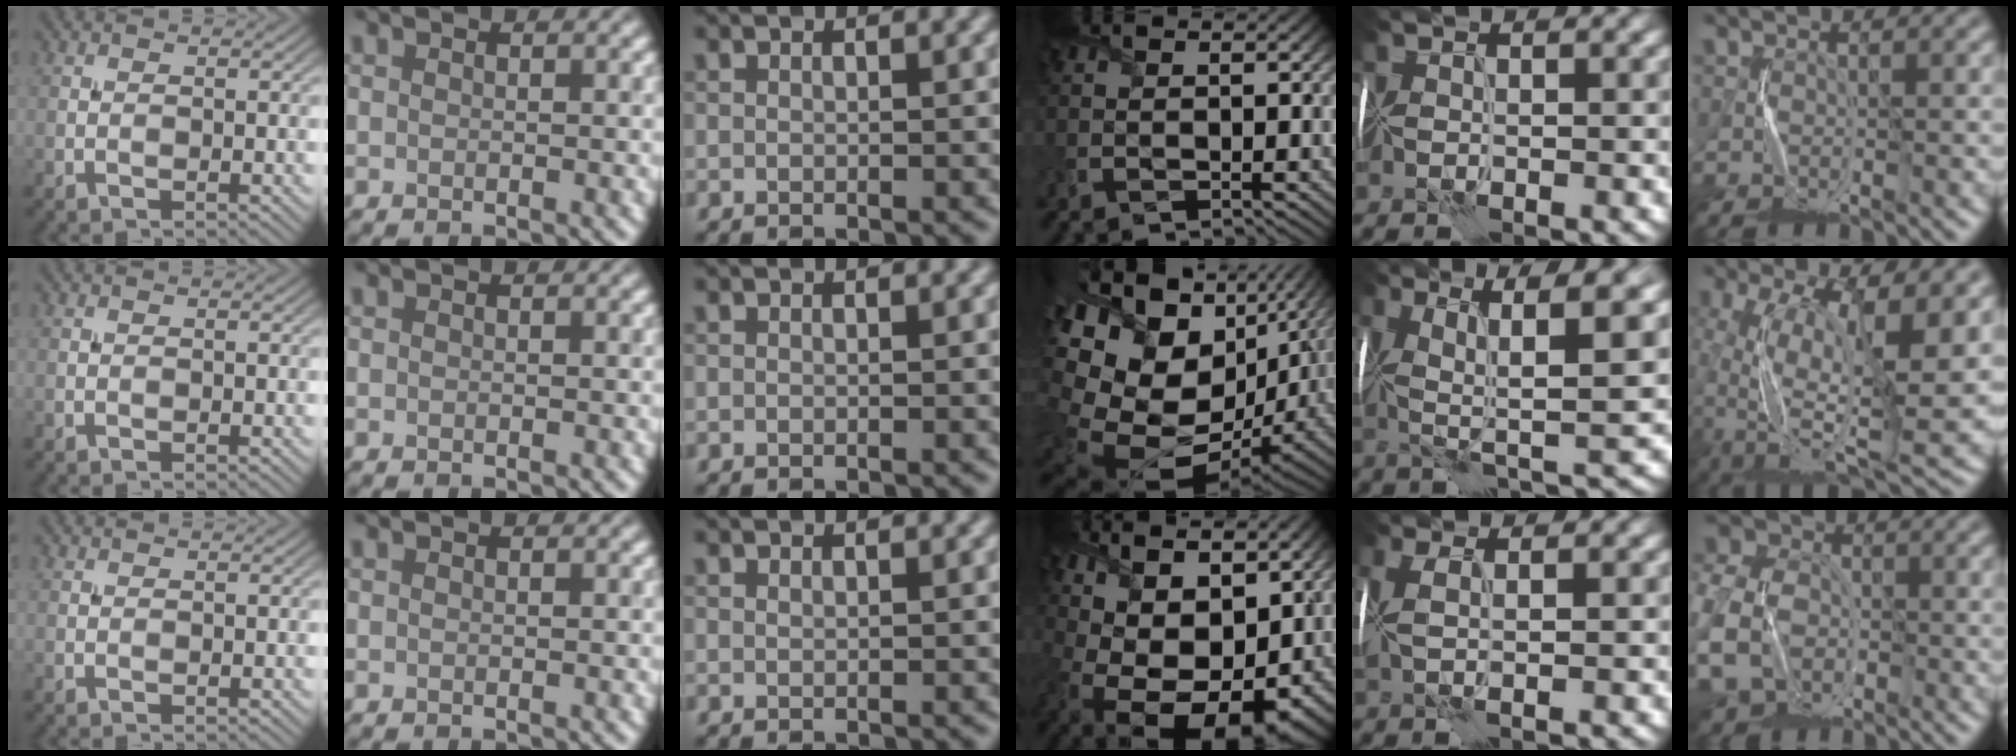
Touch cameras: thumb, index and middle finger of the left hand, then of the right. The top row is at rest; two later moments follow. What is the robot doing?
{"motion": "fold", "object": "memory foam"}